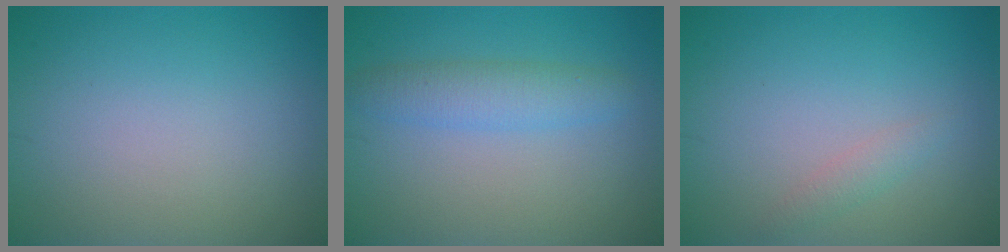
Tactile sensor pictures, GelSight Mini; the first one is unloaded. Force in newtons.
{"total": 2.9, "press": 2.9, "slide": 0.1}
{"total": 1.1, "press": 1.1, "slide": 0.0}